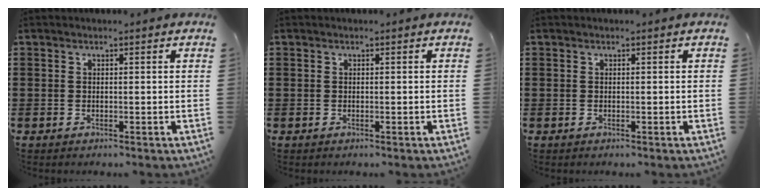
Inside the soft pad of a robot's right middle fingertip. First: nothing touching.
{"total": 0.0}
{"total": 0.0}